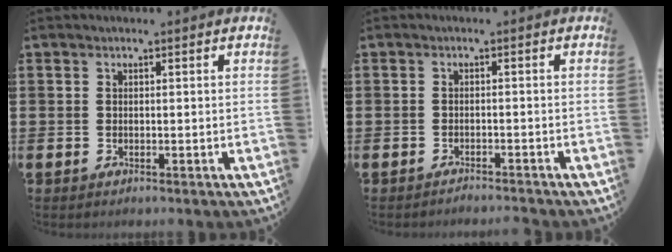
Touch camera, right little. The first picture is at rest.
{"total": 1.2, "force": [-1.2, -0.1, -0.1], "torque": [-0.001, 0.002, -0.025]}